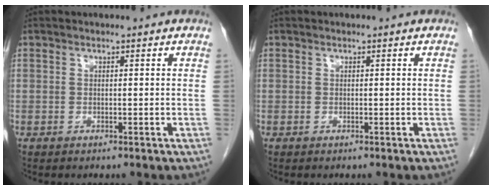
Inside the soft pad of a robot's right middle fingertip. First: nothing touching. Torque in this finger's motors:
{"motor_torque": [0.00, 0.00, 0.00, 0.00]}